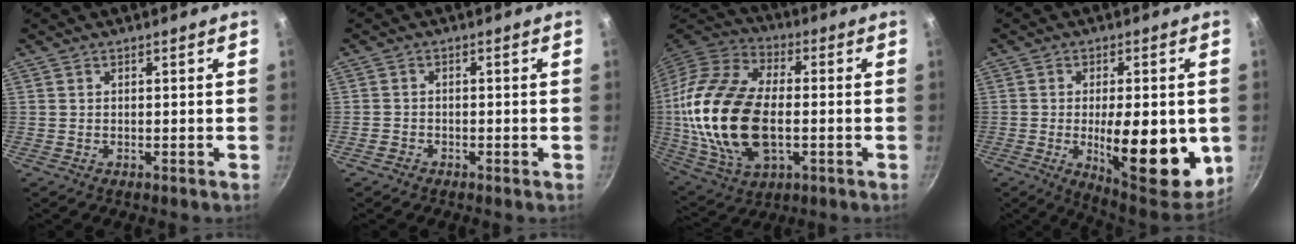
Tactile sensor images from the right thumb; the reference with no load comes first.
{"total": 1.5, "force": [-1.2, 0.9, 0.2], "torque": [-0.007, 0.011, -0.024]}
{"total": 25.1, "force": [-1.6, 14.8, 20.3], "torque": [-0.406, 0.019, -0.029]}
{"total": 18.5, "force": [-2.7, 6.9, 17.0], "torque": [-0.215, -0.013, -0.030]}